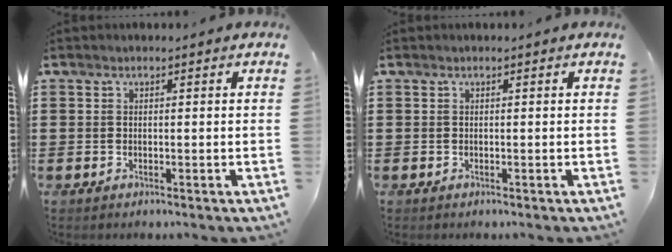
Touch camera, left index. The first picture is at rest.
{"total": 0.0}